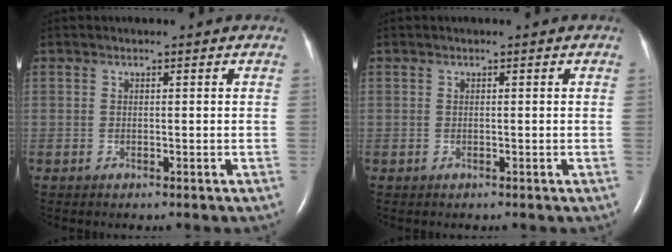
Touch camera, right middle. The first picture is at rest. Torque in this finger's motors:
{"motor_torque": [1.07, -1.07, -0.13, -0.07]}